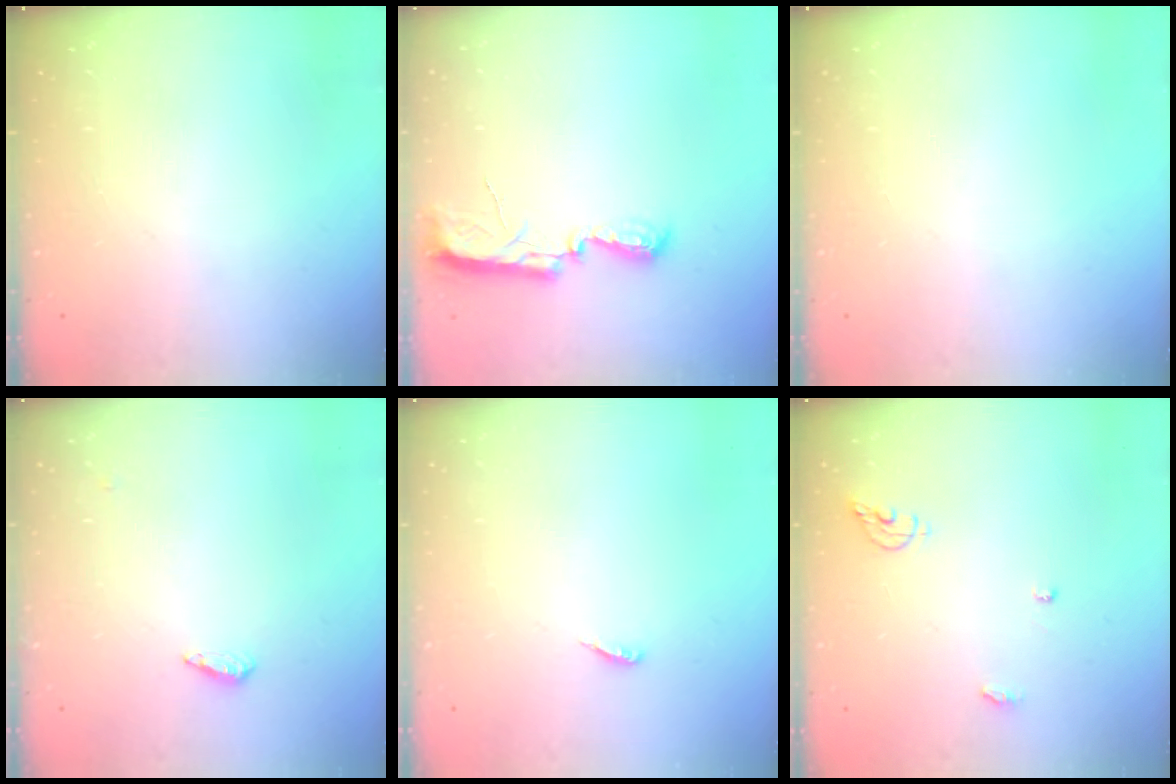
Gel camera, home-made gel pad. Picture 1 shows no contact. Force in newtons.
{"total": 7.7, "press": 7.7, "slide": 0.8}
{"total": 0.0}
{"total": 3.2, "press": 3.1, "slide": 0.3}
{"total": 3.0, "press": 3.0, "slide": 0.2}
{"total": 6.5, "press": 6.5, "slide": 0.5}